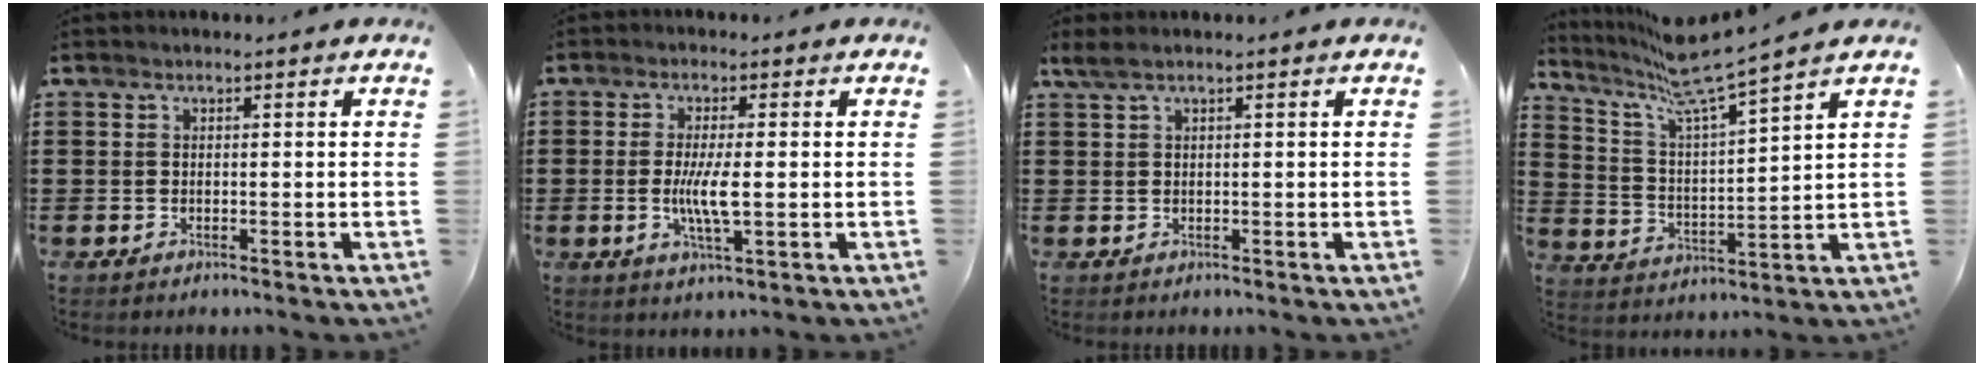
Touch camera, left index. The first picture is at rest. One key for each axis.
{"total": 5.7, "fx": -0.3, "fy": 1.1, "fz": 5.6, "tx": -0.113, "ty": -0.005, "tz": -0.011}
{"total": 1.3, "fx": 0.7, "fy": 0.1, "fz": 1.1, "tx": -0.023, "ty": -0.001, "tz": 0.012}
{"total": 7.8, "fx": 6.7, "fy": -0.3, "fz": 4.1, "tx": -0.107, "ty": -0.043, "tz": 0.110}